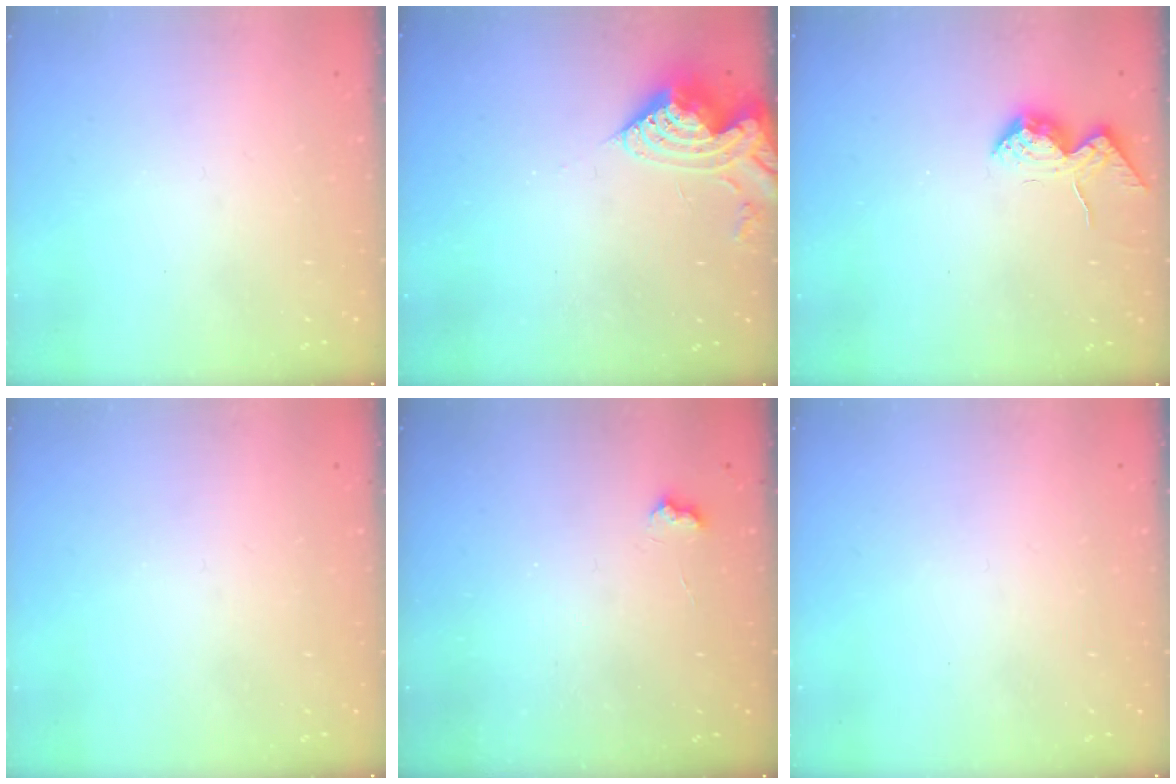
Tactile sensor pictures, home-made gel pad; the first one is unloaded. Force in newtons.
{"total": 9.8, "press": 9.8, "slide": 0.8}
{"total": 10.7, "press": 10.7, "slide": 1.4}
{"total": 0.0}
{"total": 3.7, "press": 3.7, "slide": 0.6}
{"total": 0.0}